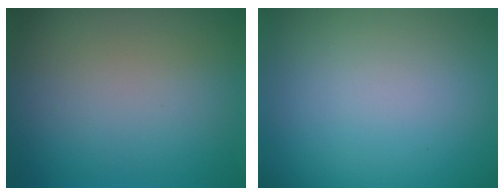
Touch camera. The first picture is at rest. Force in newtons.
{"total": 0.0}